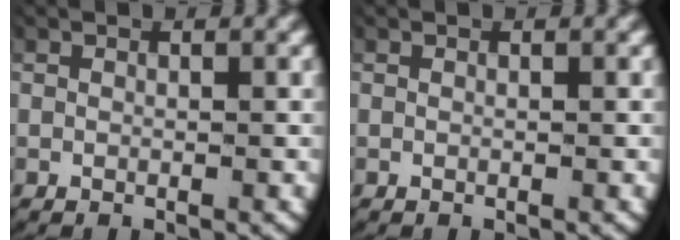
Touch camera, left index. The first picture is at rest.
{"total": 0.0}